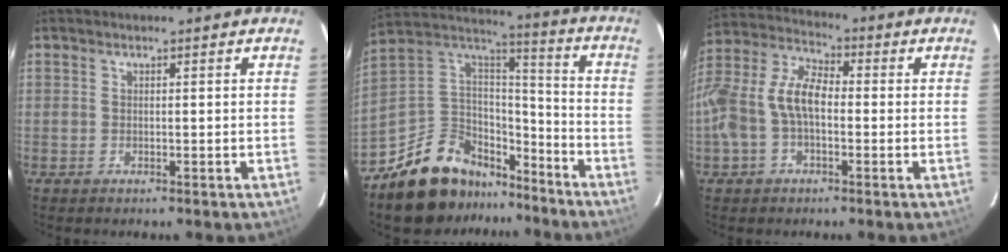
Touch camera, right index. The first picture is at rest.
{"total": 19.0, "force": [-14.1, 10.4, 7.4], "torque": [-0.165, 0.044, -0.220]}
{"total": 12.4, "force": [-2.0, 7.0, 10.0], "torque": [-0.211, 0.020, -0.043]}